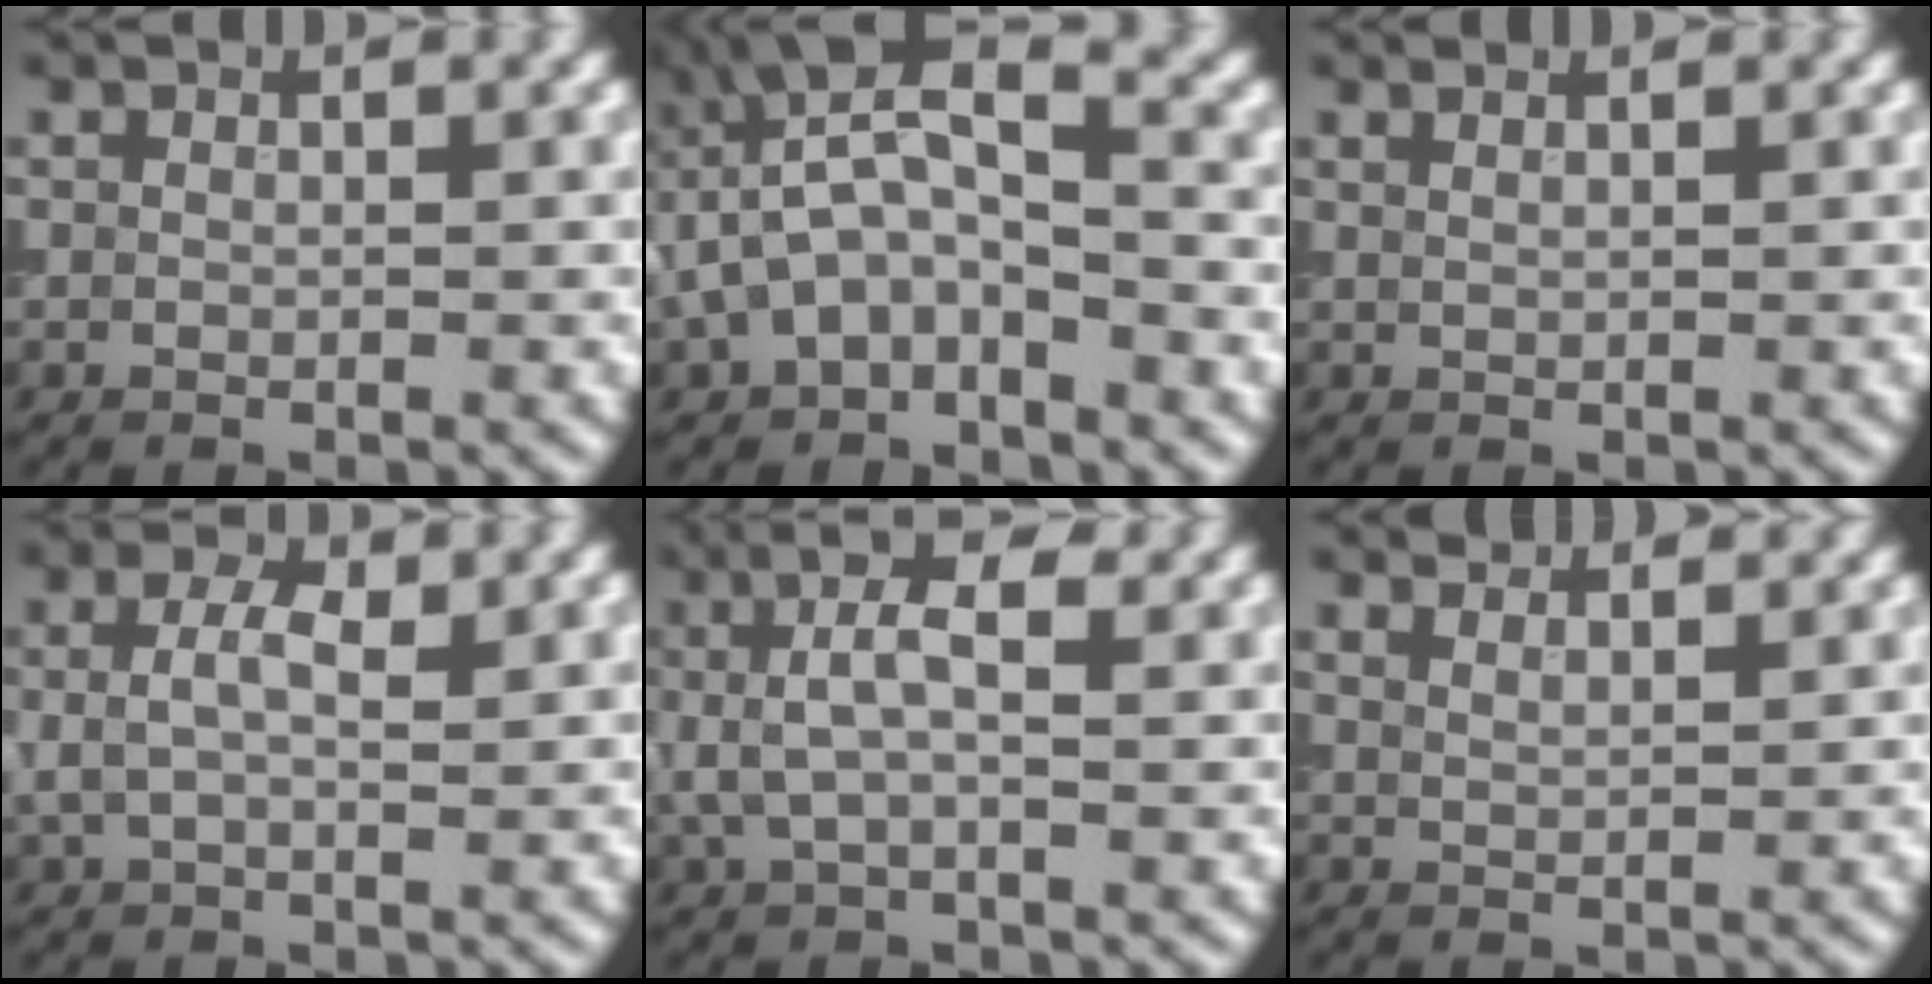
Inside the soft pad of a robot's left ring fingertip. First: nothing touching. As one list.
[{"total": 6.1, "force": [-1.0, 3.2, 5.1], "torque": [-0.098, 0.022, -0.025]}, {"total": 2.0, "force": [1.5, 0.9, 1.0], "torque": [0.000, 0.004, 0.001]}, {"total": 3.1, "force": [0.7, 1.6, 2.6], "torque": [-0.058, 0.007, 0.010]}, {"total": 4.8, "force": [1.2, 2.0, 4.1], "torque": [-0.083, 0.007, 0.016]}, {"total": 6.0, "force": [5.1, 1.8, 2.4], "torque": [-0.030, 0.030, 0.058]}]